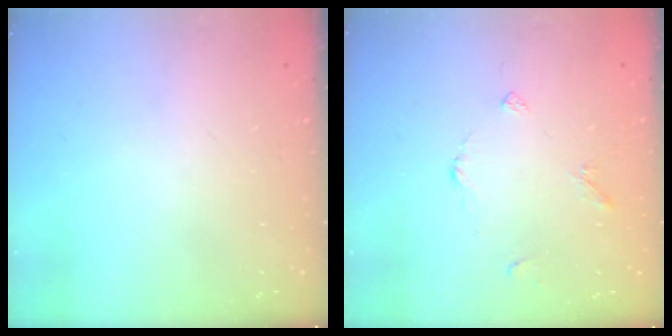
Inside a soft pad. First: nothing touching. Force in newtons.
{"total": 4.0, "press": 4.0, "slide": 0.6}